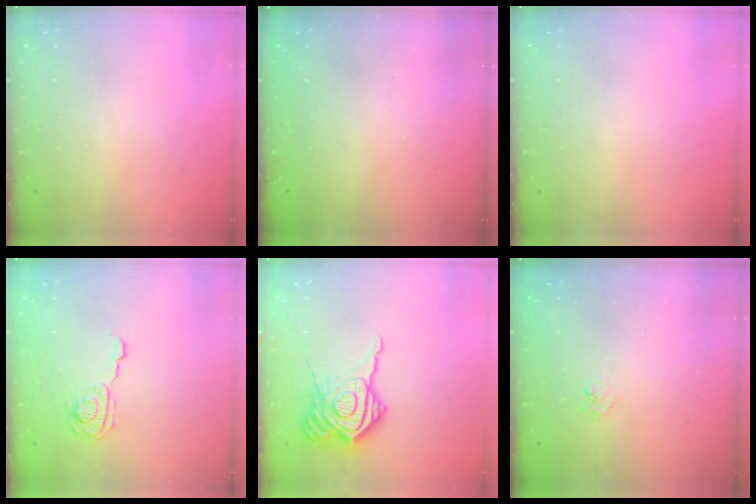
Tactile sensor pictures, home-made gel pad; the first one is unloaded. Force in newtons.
{"total": 2.3, "press": 2.2, "slide": 0.7}
{"total": 0.0}
{"total": 7.4, "press": 7.4, "slide": 0.3}
{"total": 17.6, "press": 17.5, "slide": 1.3}
{"total": 2.3, "press": 1.8, "slide": 1.3}